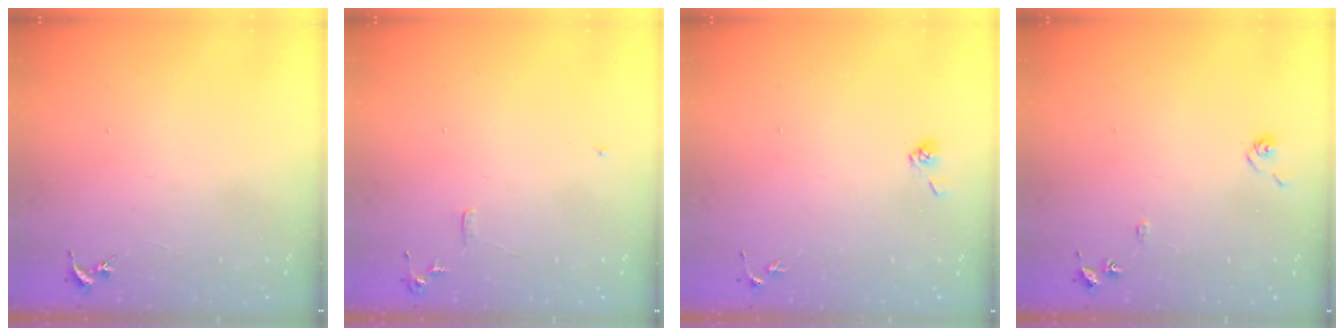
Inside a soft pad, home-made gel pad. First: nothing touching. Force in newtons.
{"total": 6.0, "press": 6.0, "slide": 0.7}
{"total": 3.8, "press": 3.4, "slide": 1.7}
{"total": 7.2, "press": 7.2, "slide": 0.7}